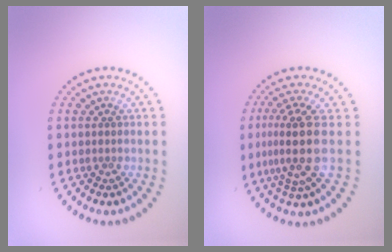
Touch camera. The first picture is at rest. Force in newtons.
{"total": 4.2, "press": 3.4, "slide": 2.5}